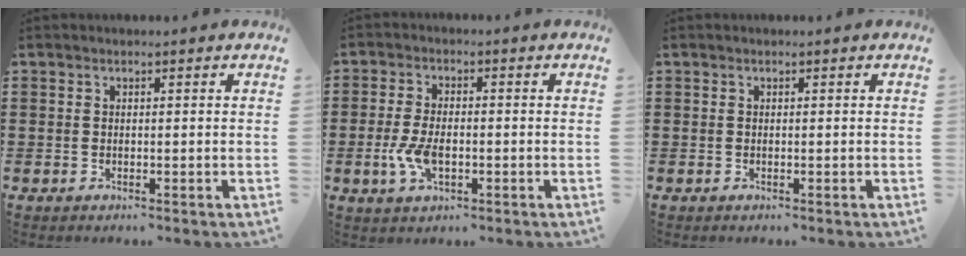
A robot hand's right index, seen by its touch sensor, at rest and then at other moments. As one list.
[{"total": 5.5, "force": [-1.3, 2.7, 4.5], "torque": [-0.104, -0.004, -0.028]}, {"total": 0.0}]